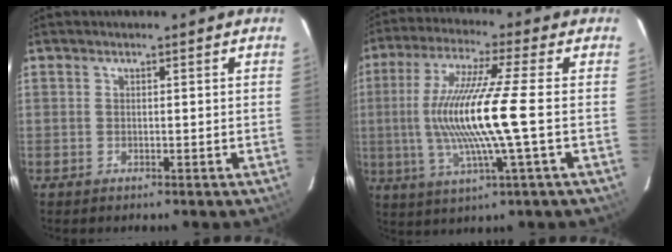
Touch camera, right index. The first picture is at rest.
{"total": 15.1, "force": [-1.3, -0.4, 15.0], "torque": [-0.286, -0.010, -0.020]}